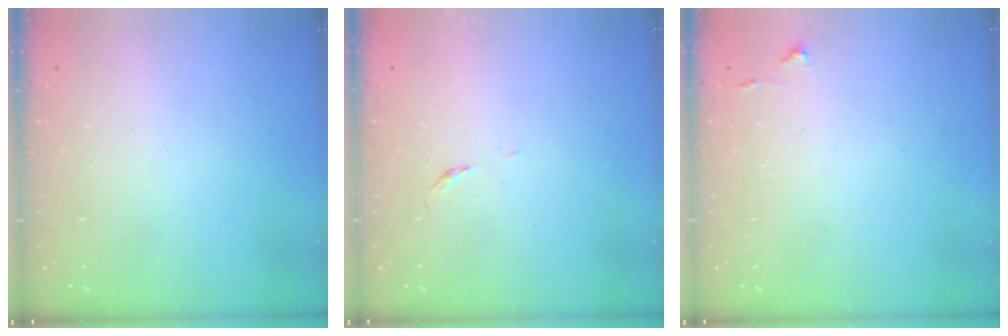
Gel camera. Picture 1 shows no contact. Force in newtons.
{"total": 3.1, "press": 3.0, "slide": 0.5}
{"total": 4.3, "press": 4.2, "slide": 0.7}